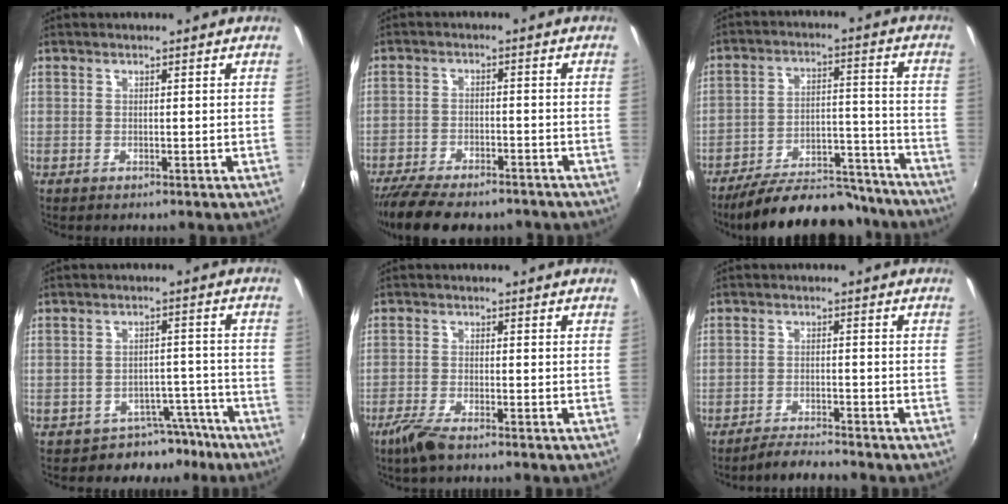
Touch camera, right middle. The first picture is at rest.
{"total": 14.6, "force": [-11.9, 4.7, 7.0], "torque": [-0.151, -0.034, -0.185]}
{"total": 22.0, "force": [-19.3, 6.6, 8.0], "torque": [-0.148, 0.021, -0.256]}
{"total": 7.0, "force": [-5.6, 4.0, 0.8], "torque": [-0.005, 0.033, -0.069]}
{"total": 4.9, "force": [-3.7, 1.0, 3.1], "torque": [-0.084, -0.010, -0.073]}
{"total": 4.3, "force": [-4.2, 0.3, 1.0], "torque": [-0.040, -0.007, -0.073]}